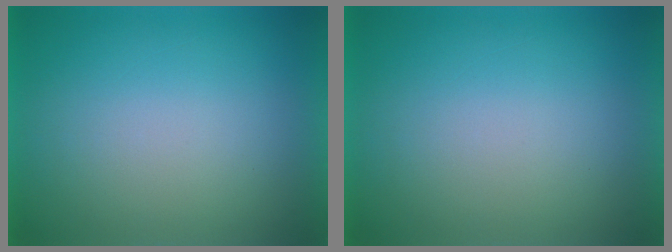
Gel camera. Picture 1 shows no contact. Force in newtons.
{"total": 0.0}